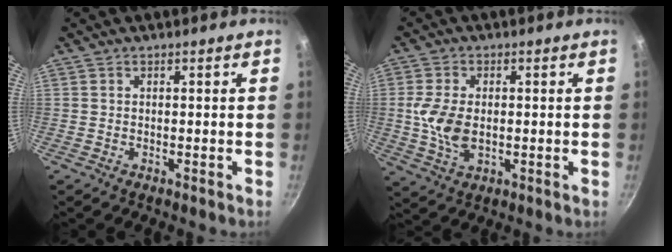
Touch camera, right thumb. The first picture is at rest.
{"total": 7.9, "force": [-0.2, 4.8, 6.3], "torque": [-0.129, -0.001, -0.003]}